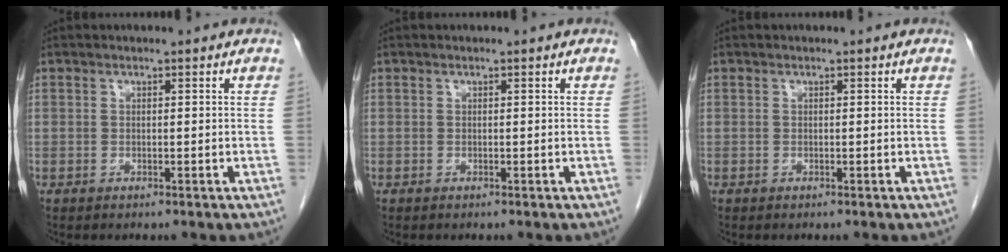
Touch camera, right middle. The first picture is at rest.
{"total": 0.0}
{"total": 0.0}